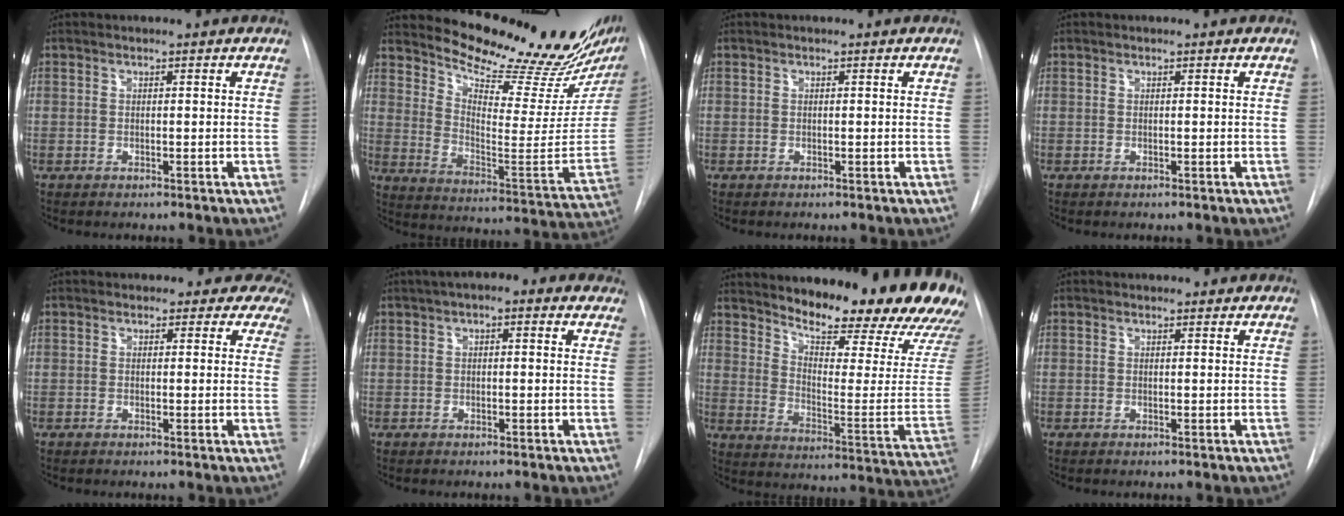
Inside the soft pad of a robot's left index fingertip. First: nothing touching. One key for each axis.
{"total": 23.3, "fx": 21.0, "fy": 2.3, "fz": 9.9, "tx": -0.152, "ty": -0.101, "tz": 0.282}
{"total": 0.0}
{"total": 0.0}
{"total": 7.4, "fx": 6.5, "fy": 3.6, "fz": 0.3, "tx": 0.041, "ty": -0.005, "tz": 0.038}
{"total": 7.3, "fx": 4.8, "fy": 2.7, "fz": 4.8, "tx": -0.059, "ty": 0.034, "tz": 0.062}
{"total": 25.4, "fx": 21.6, "fy": 3.7, "fz": 12.8, "tx": -0.192, "ty": -0.087, "tz": 0.270}
{"total": 2.1, "fx": 1.9, "fy": 0.9, "fz": 0.3, "tx": -0.002, "ty": 0.008, "tz": 0.016}